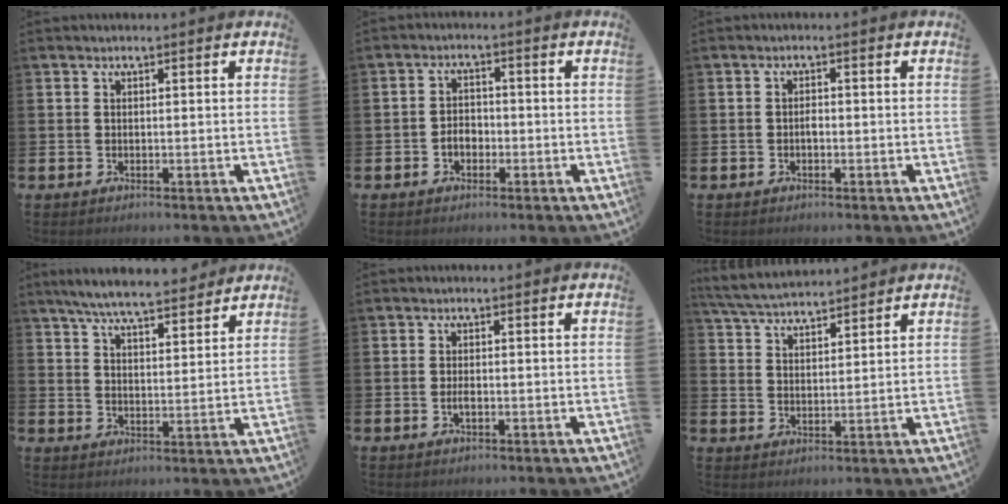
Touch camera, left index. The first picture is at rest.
{"total": 2.3, "force": [-1.0, 1.8, 1.2], "torque": [-0.021, 0.002, -0.023]}
{"total": 1.1, "force": [-0.3, 0.7, 0.8], "torque": [-0.009, 0.000, -0.008]}
{"total": 6.2, "force": [5.8, 0.6, 2.0], "torque": [-0.054, -0.027, 0.103]}
{"total": 1.4, "force": [-0.3, 0.6, 1.3], "torque": [-0.019, -0.003, -0.008]}
{"total": 5.0, "force": [4.9, 0.5, 0.8], "torque": [-0.038, -0.022, 0.090]}